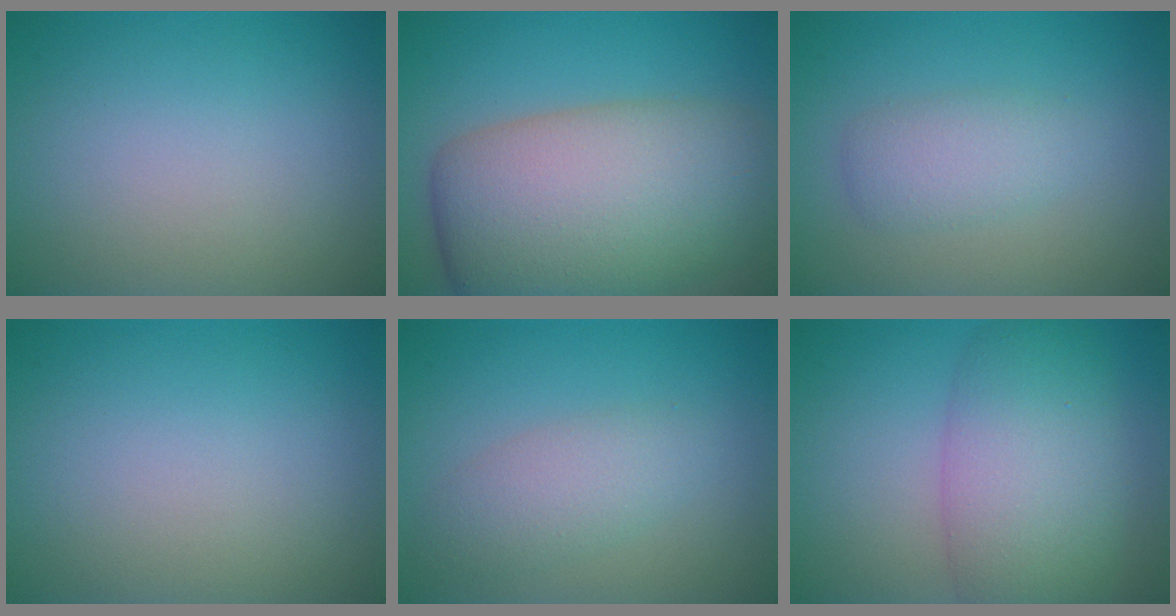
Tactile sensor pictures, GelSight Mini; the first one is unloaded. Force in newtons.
{"total": 12.7, "press": 12.7, "slide": 0.6}
{"total": 2.6, "press": 2.6, "slide": 0.1}
{"total": 0.0}
{"total": 3.0, "press": 3.0, "slide": 0.1}
{"total": 7.5, "press": 7.5, "slide": 0.3}